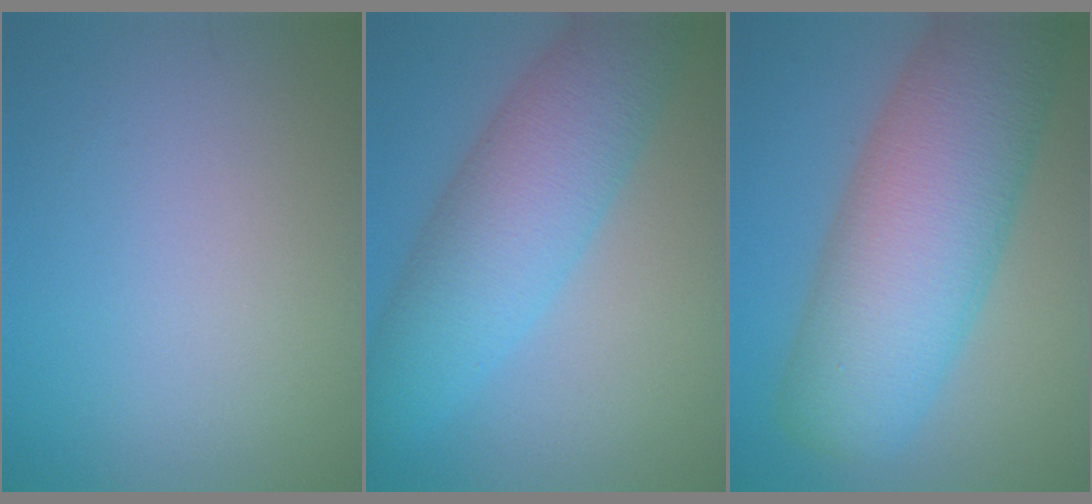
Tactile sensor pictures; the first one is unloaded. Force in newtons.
{"total": 8.0, "press": 8.0, "slide": 0.1}
{"total": 12.0, "press": 12.0, "slide": 0.5}